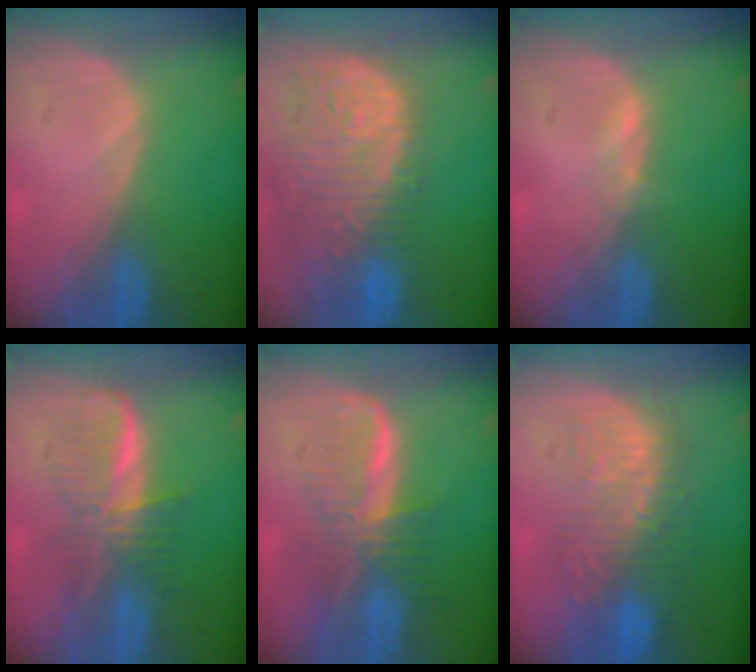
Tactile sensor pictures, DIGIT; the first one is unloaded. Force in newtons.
{"total": 14.4, "press": 11.8, "slide": 8.2}
{"total": 1.1, "press": 1.1, "slide": 0.3}
{"total": 6.2, "press": 6.2, "slide": 0.4}
{"total": 7.9, "press": 6.9, "slide": 3.9}
{"total": 10.7, "press": 9.4, "slide": 5.3}